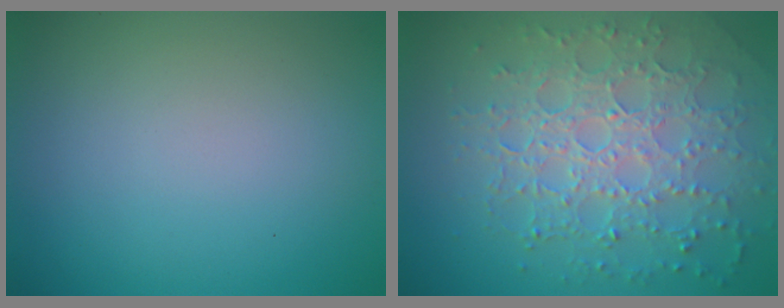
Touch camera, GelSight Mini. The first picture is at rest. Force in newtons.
{"total": 7.3, "press": 5.3, "slide": 5.1}